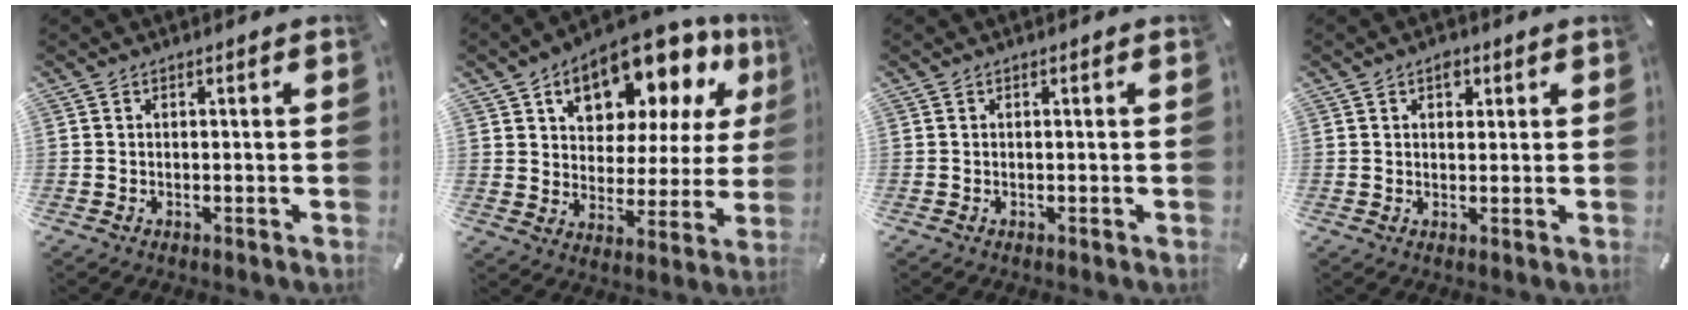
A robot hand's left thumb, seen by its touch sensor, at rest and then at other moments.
{"total": 15.5, "force": [10.4, 8.7, 7.6], "torque": [-0.118, -0.077, 0.179]}
{"total": 0.0}
{"total": 2.8, "force": [1.3, 2.0, 1.5], "torque": [-0.007, -0.004, 0.017]}